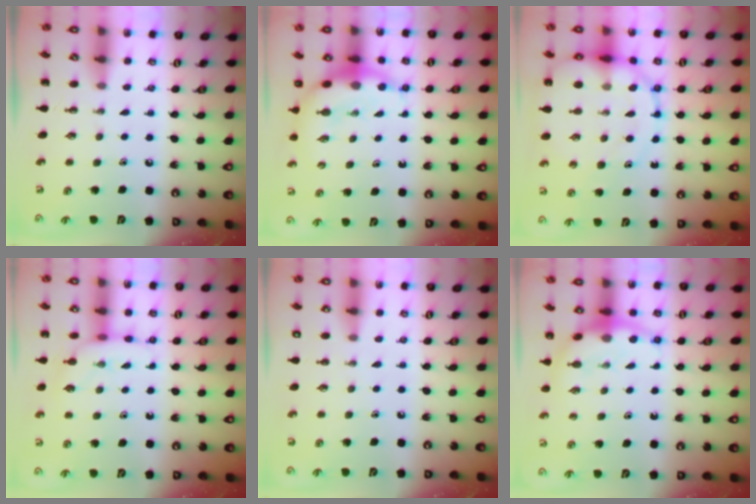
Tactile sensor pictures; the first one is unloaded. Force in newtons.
{"total": 7.7, "press": 7.5, "slide": 1.5}
{"total": 14.7, "press": 14.4, "slide": 2.9}
{"total": 7.7, "press": 7.7, "slide": 0.8}
{"total": 3.4, "press": 2.5, "slide": 2.3}
{"total": 7.3, "press": 7.2, "slide": 1.3}